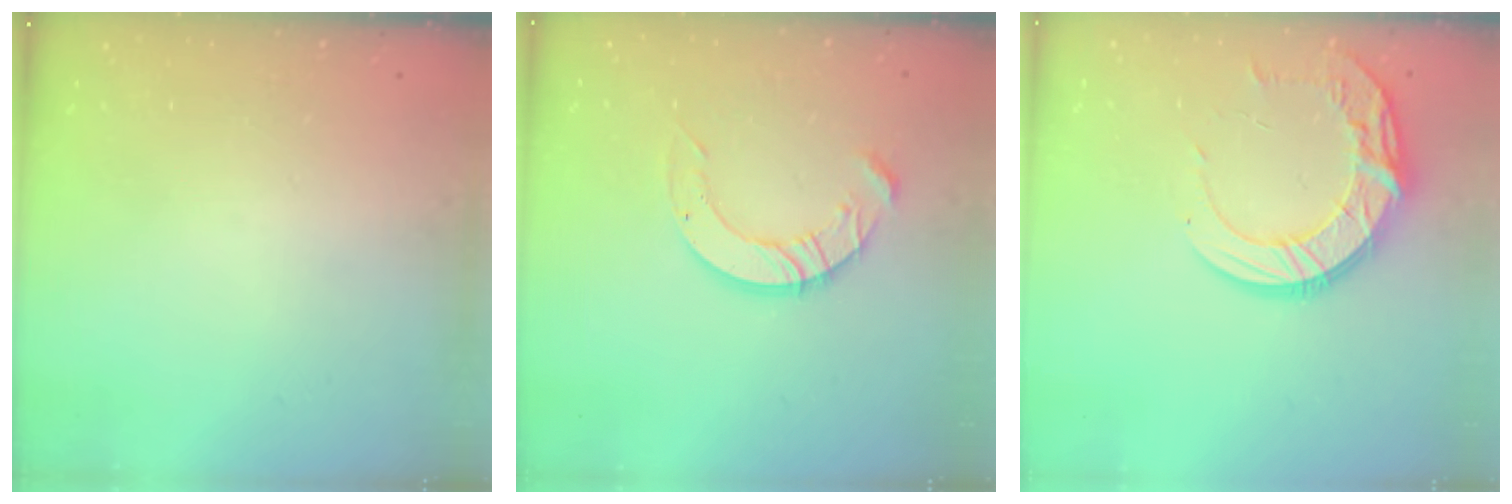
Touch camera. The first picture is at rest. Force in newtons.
{"total": 8.3, "press": 8.3, "slide": 0.8}
{"total": 13.6, "press": 13.5, "slide": 1.2}